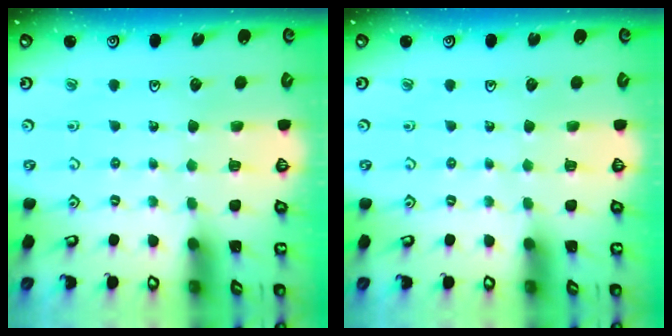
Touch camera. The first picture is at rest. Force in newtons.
{"total": 0.0}